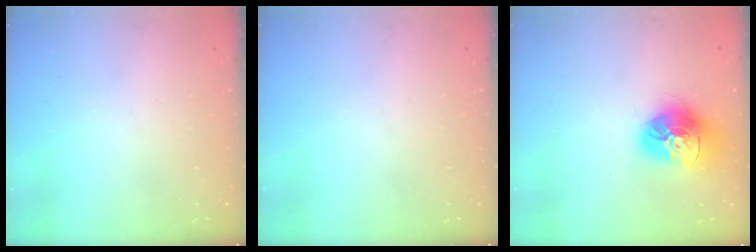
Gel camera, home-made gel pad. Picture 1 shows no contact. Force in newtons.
{"total": 0.0}
{"total": 15.9, "press": 15.8, "slide": 1.4}